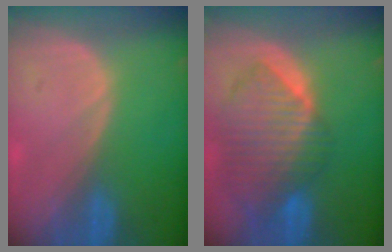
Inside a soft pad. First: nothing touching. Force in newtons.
{"total": 10.5, "press": 9.1, "slide": 5.2}